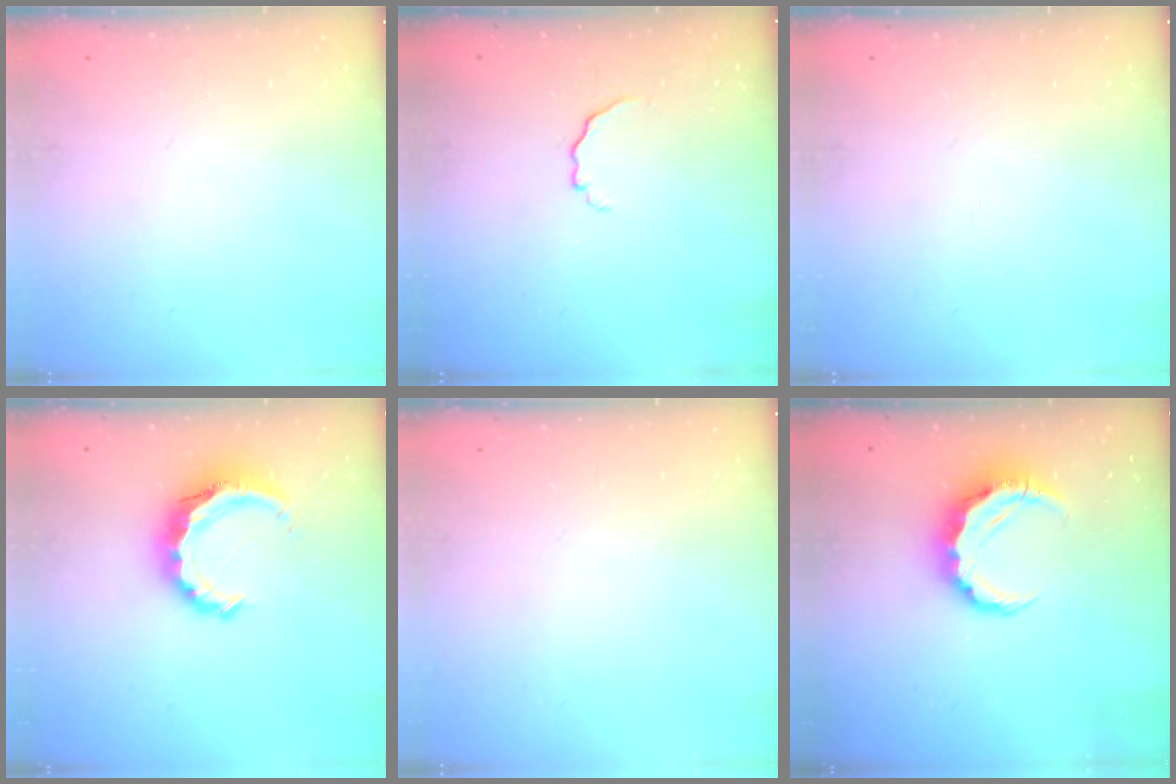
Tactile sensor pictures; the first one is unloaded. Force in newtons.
{"total": 3.3, "press": 3.2, "slide": 0.8}
{"total": 0.0}
{"total": 9.1, "press": 9.0, "slide": 1.5}
{"total": 0.0}
{"total": 8.2, "press": 8.1, "slide": 1.2}